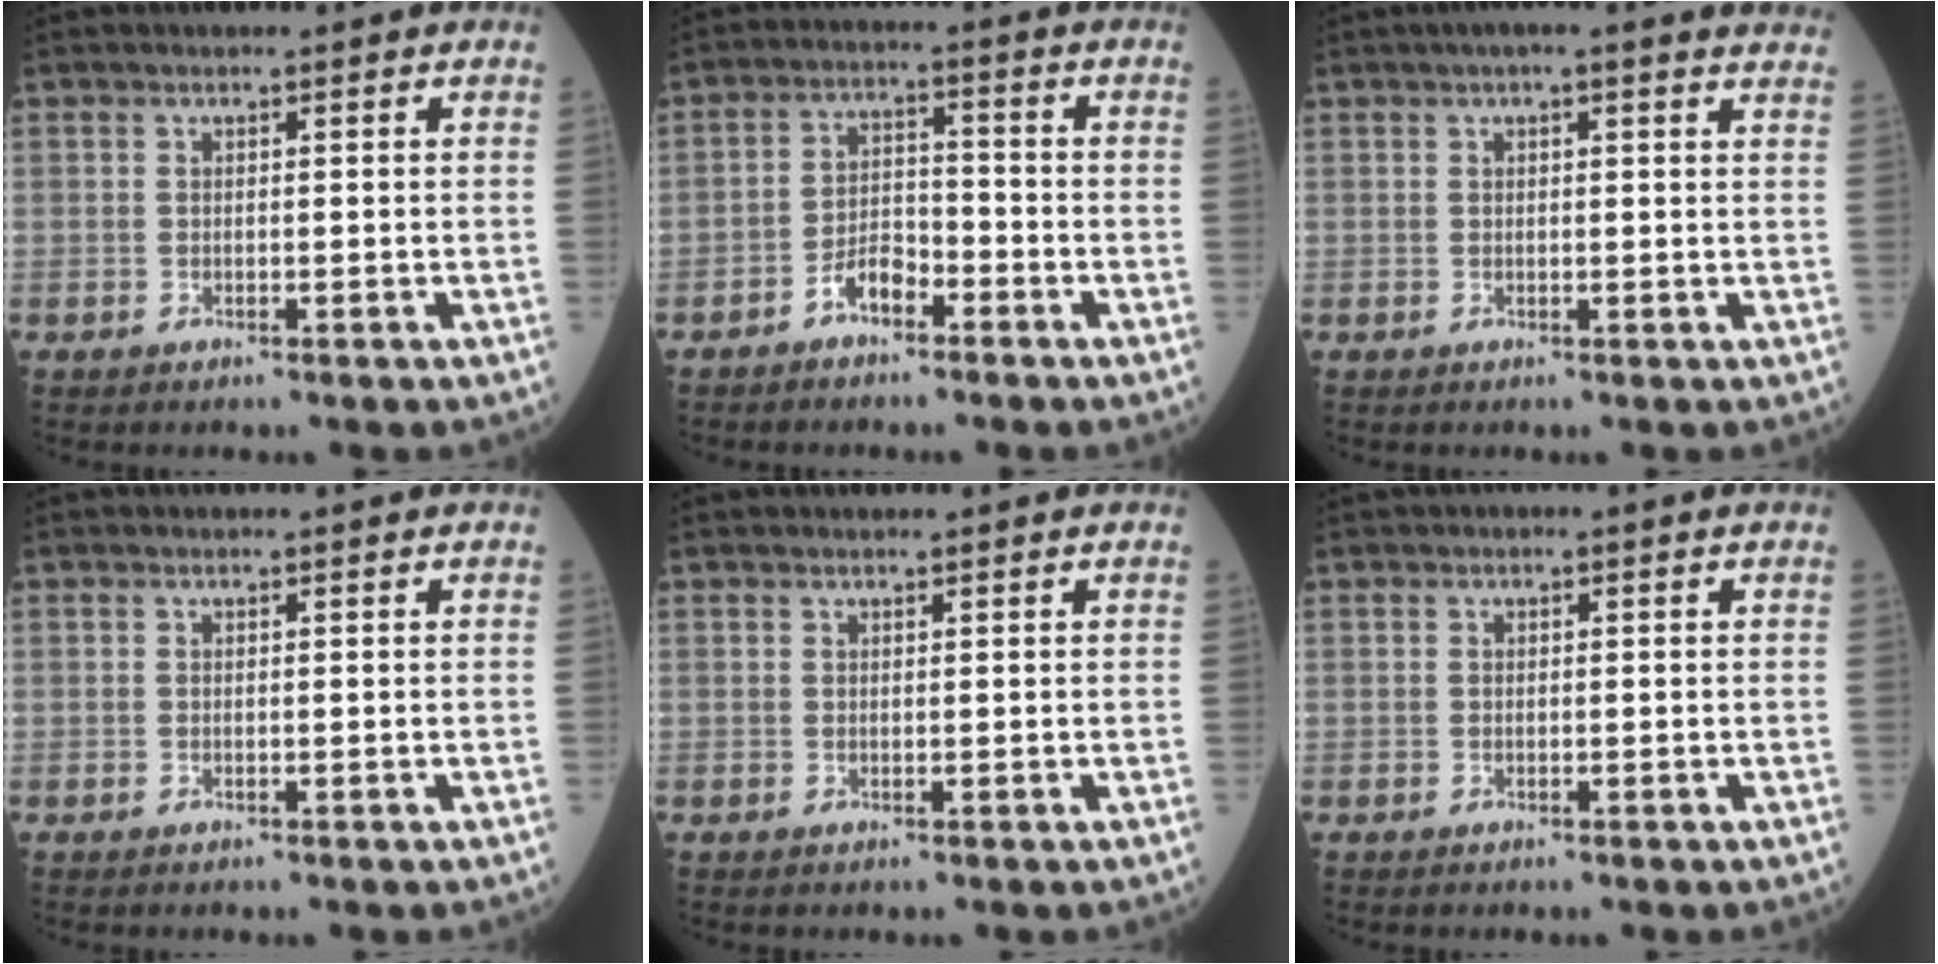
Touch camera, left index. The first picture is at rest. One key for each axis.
{"total": 4.4, "fx": -3.0, "fy": 1.9, "fz": 2.6, "tx": -0.050, "ty": 0.010, "tz": -0.059}
{"total": 7.9, "fx": 6.1, "fy": 1.3, "fz": 4.8, "tx": -0.061, "ty": 0.022, "tz": 0.059}
{"total": 0.0}
{"total": 0.6, "fx": 0.6, "fy": 0.1, "fz": 0.2, "tx": -0.005, "ty": 0.008, "tz": 0.011}
{"total": 0.0}